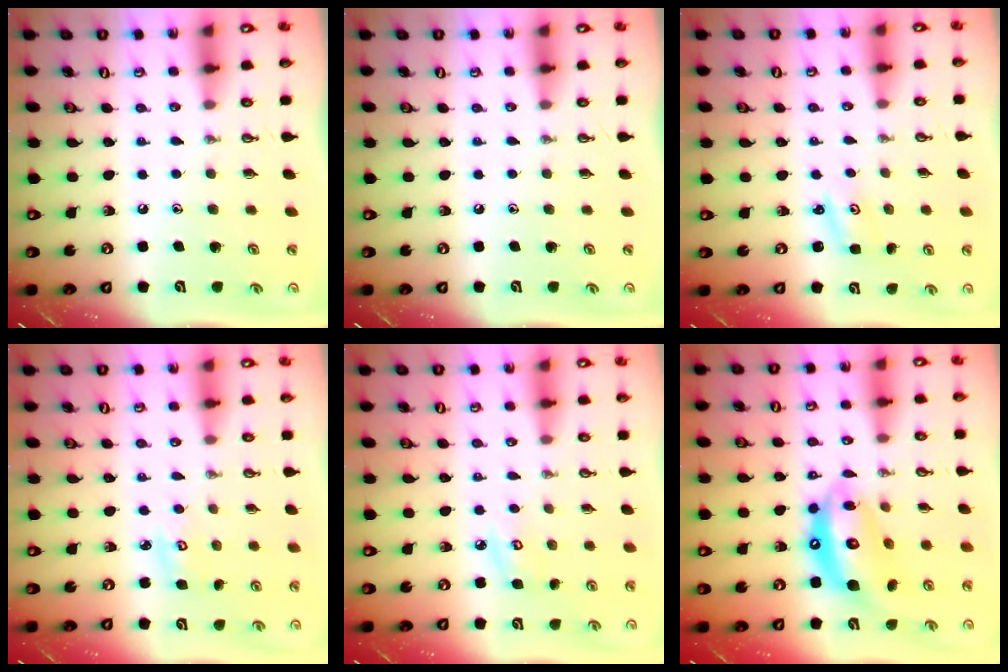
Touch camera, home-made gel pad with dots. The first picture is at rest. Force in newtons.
{"total": 0.0}
{"total": 2.2, "press": 2.2, "slide": 0.3}
{"total": 3.8, "press": 3.8, "slide": 0.3}
{"total": 5.5, "press": 5.5, "slide": 0.4}
{"total": 14.7, "press": 14.6, "slide": 1.4}